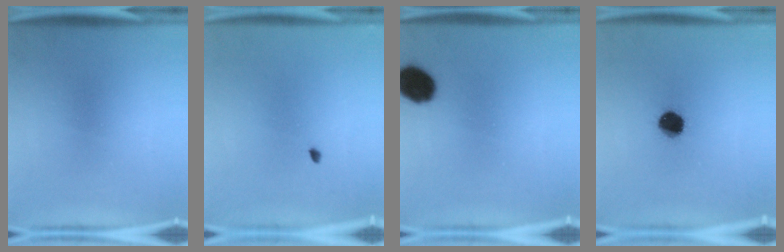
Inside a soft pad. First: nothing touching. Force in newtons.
{"total": 0.6}
{"total": 10.1}
{"total": 7.8}